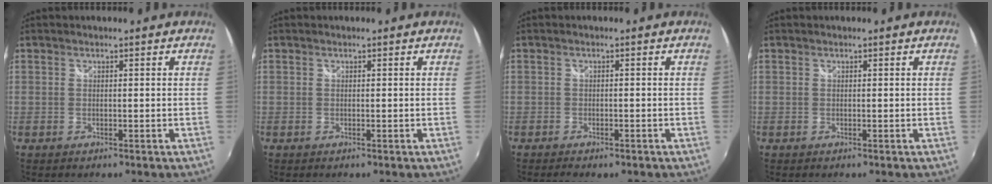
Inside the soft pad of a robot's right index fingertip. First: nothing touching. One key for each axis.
{"total": 0.0}
{"total": 3.3, "fx": -2.6, "fy": 1.3, "fz": 1.7, "tx": -0.041, "ty": -0.013, "tz": -0.040}
{"total": 0.0}